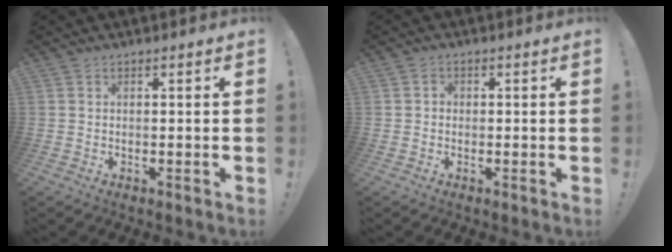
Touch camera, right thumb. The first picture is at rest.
{"total": 1.6, "force": [-0.5, 1.3, 0.7], "torque": [-0.013, 0.007, -0.011]}